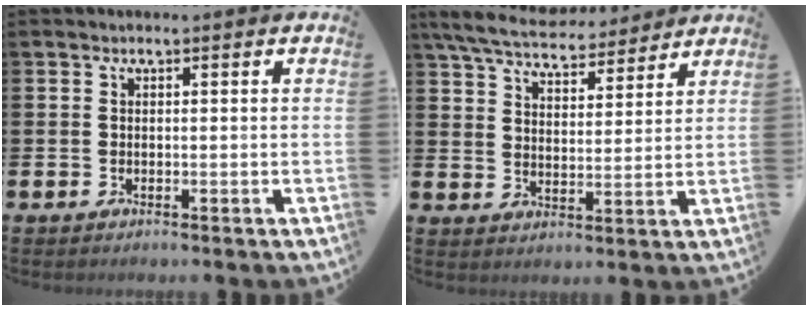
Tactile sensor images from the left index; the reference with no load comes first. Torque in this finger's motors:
{"motor_torque": [1.11, -1.02, 0.65, 0.21]}